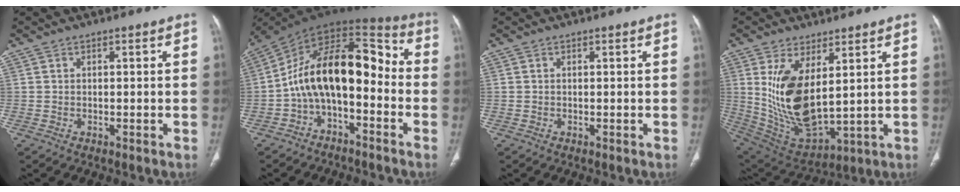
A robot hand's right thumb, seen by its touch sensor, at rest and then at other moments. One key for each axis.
{"total": 16.1, "fx": -3.3, "fy": 8.8, "fz": 13.1, "tx": -0.188, "ty": 0.098, "tz": -0.067}
{"total": 0.0}
{"total": 15.8, "fx": 3.7, "fy": 7.5, "fz": 13.5, "tx": -0.252, "ty": -0.026, "tz": 0.100}